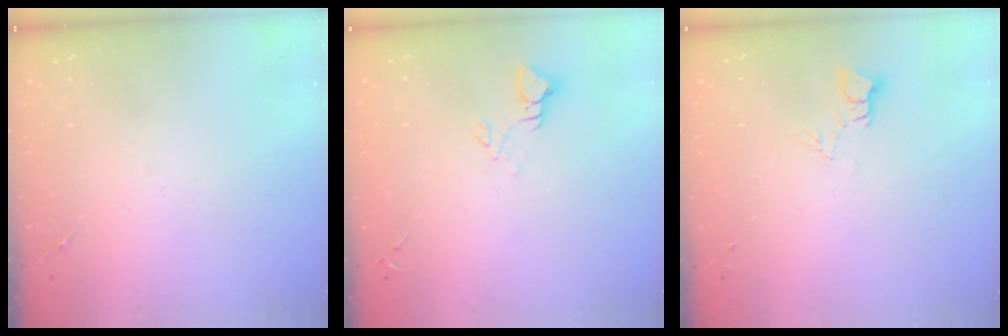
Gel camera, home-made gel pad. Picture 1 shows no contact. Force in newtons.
{"total": 3.9, "press": 3.9, "slide": 0.3}
{"total": 3.4, "press": 3.4, "slide": 0.2}